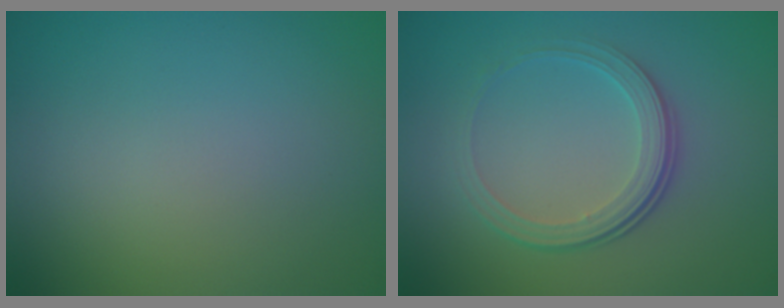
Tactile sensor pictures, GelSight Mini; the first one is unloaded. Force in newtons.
{"total": 4.2, "press": 2.8, "slide": 3.1}